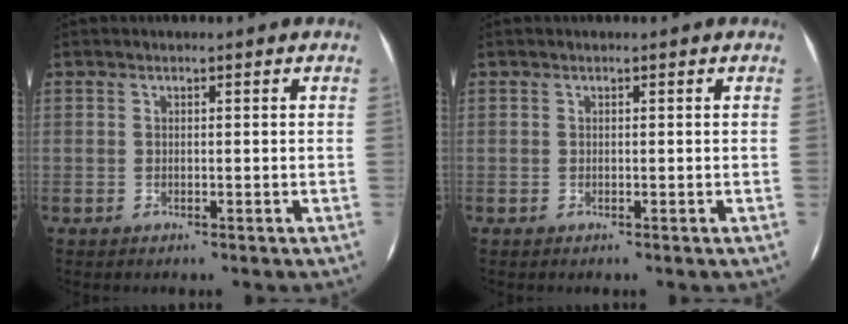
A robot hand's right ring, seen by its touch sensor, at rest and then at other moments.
{"total": 0.0}